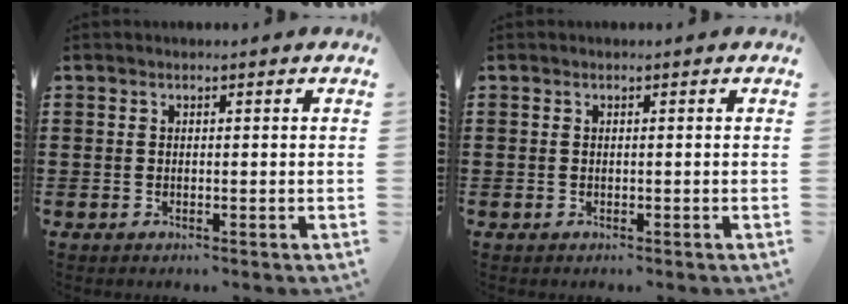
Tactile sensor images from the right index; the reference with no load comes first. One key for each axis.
{"total": 0.0}